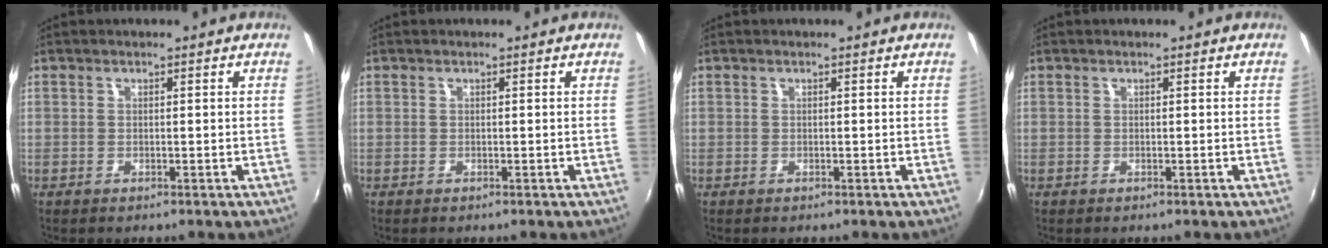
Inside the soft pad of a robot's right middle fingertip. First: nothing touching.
{"total": 0.0}
{"total": 0.0}
{"total": 0.0}